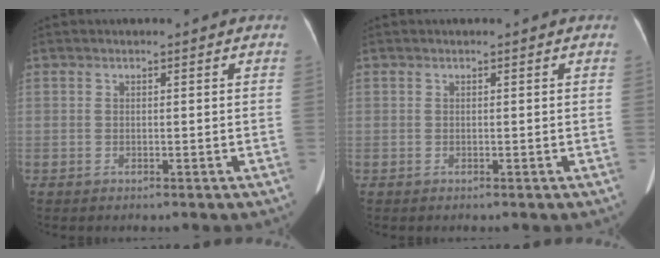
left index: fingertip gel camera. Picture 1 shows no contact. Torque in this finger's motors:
{"motor_torque": [-0.16, 0.13, -0.06, -0.01]}